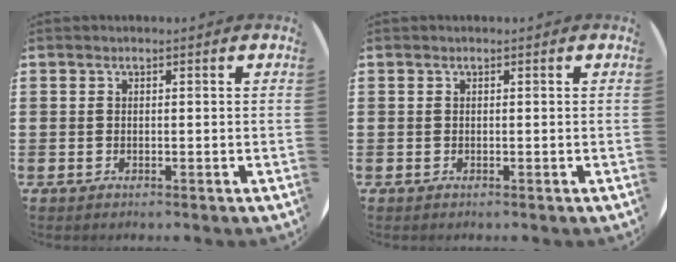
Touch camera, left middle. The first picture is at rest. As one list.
[{"total": 0.0}]